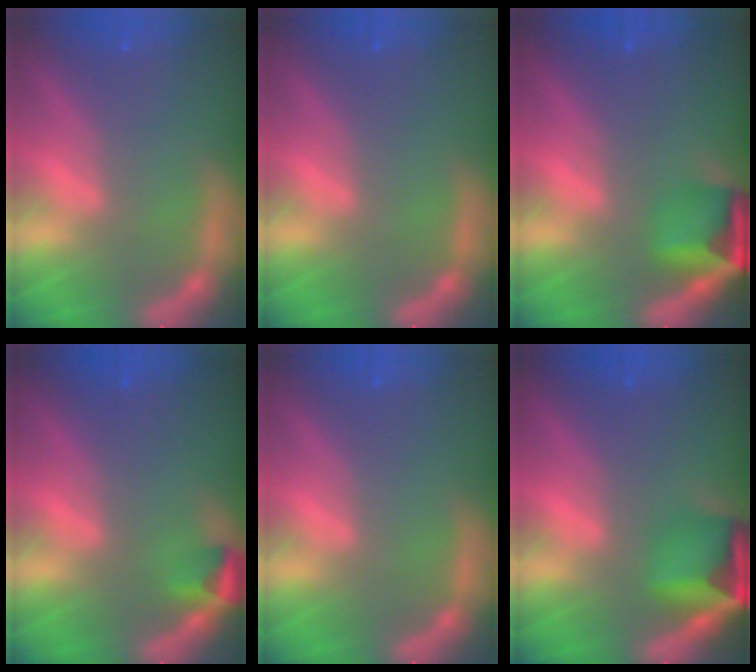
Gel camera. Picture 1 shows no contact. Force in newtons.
{"total": 0.0}
{"total": 4.9}
{"total": 1.9}
{"total": 0.0}
{"total": 6.0}